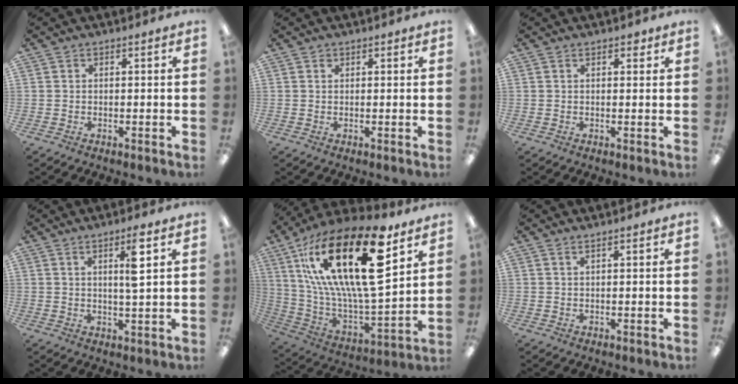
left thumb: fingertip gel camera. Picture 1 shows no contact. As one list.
[{"total": 0.8, "force": [0.4, 0.8, 0.0], "torque": [-0.002, 0.005, 0.006]}, {"total": 1.6, "force": [0.9, 1.0, 0.8], "torque": [0.000, -0.003, 0.013]}, {"total": 6.4, "force": [2.9, 1.1, 5.6], "torque": [-0.093, -0.005, 0.041]}, {"total": 29.9, "force": [13.5, 10.7, 24.5], "torque": [-0.454, -0.085, 0.228]}, {"total": 0.8, "force": [0.6, 0.1, 0.4], "torque": [-0.010, 0.001, 0.011]}]